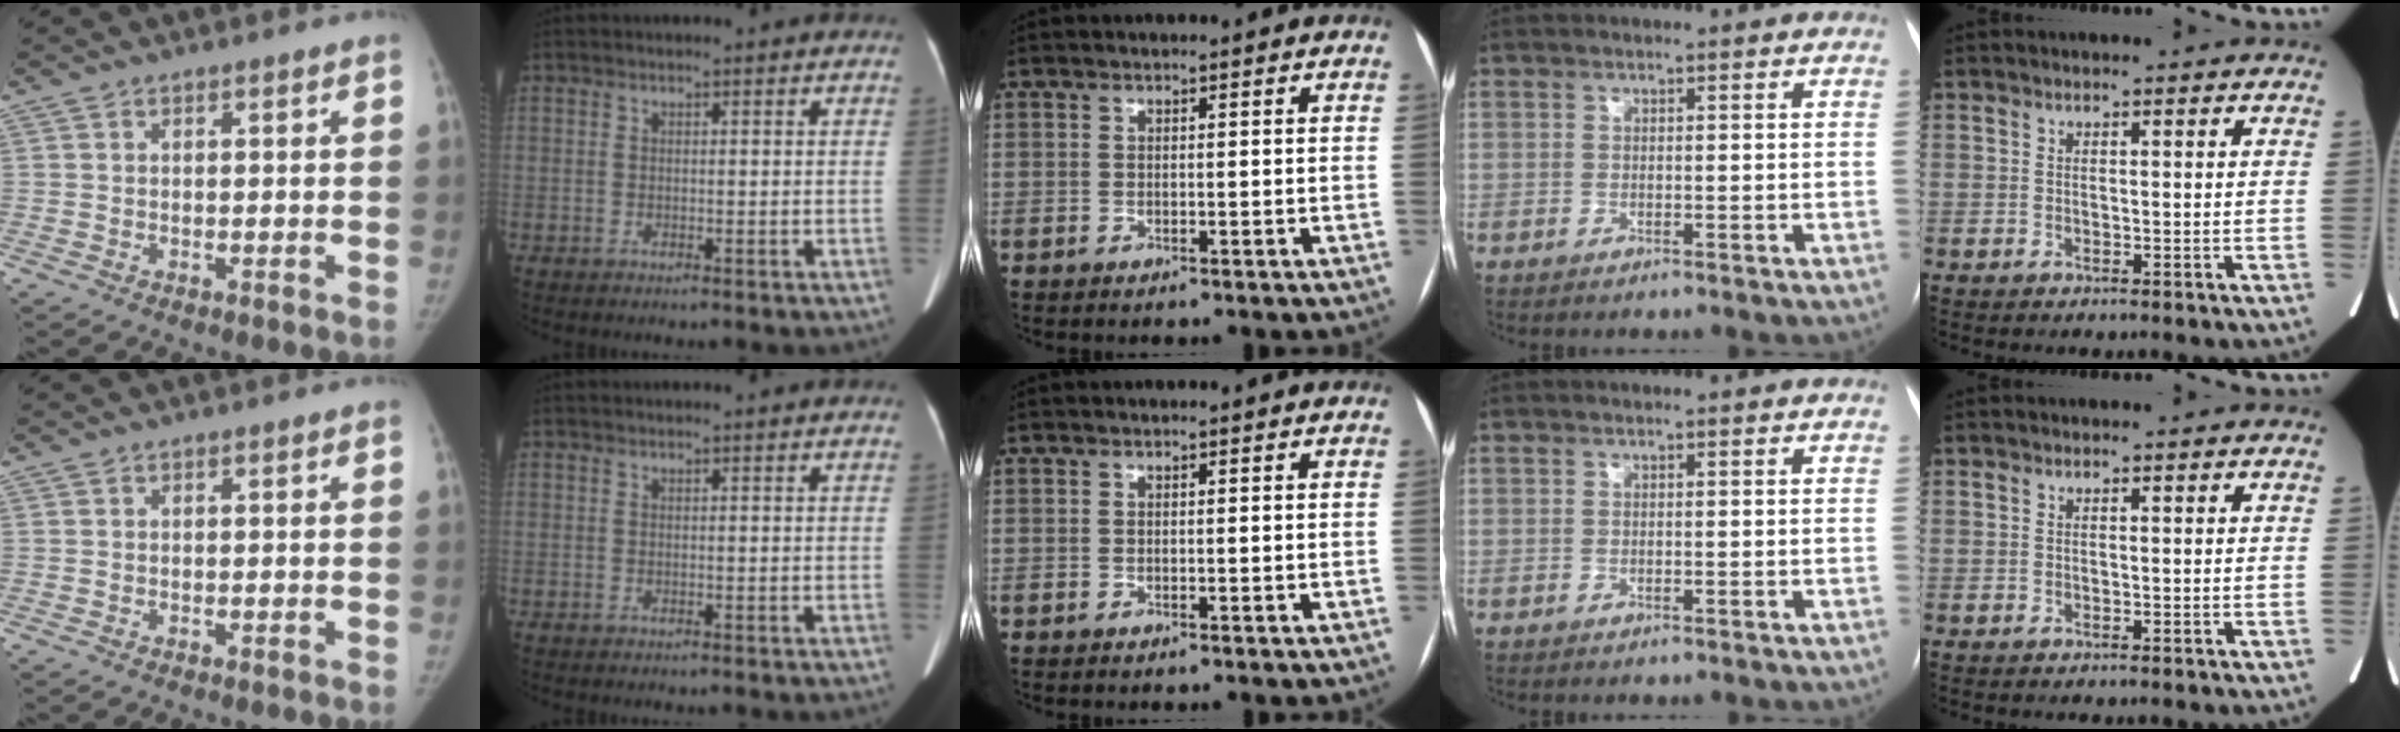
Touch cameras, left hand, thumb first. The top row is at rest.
{"index": {"total": 0.9, "force": [0.8, 0.0, 0.4], "torque": [-0.009, 0.004, 0.010]}}